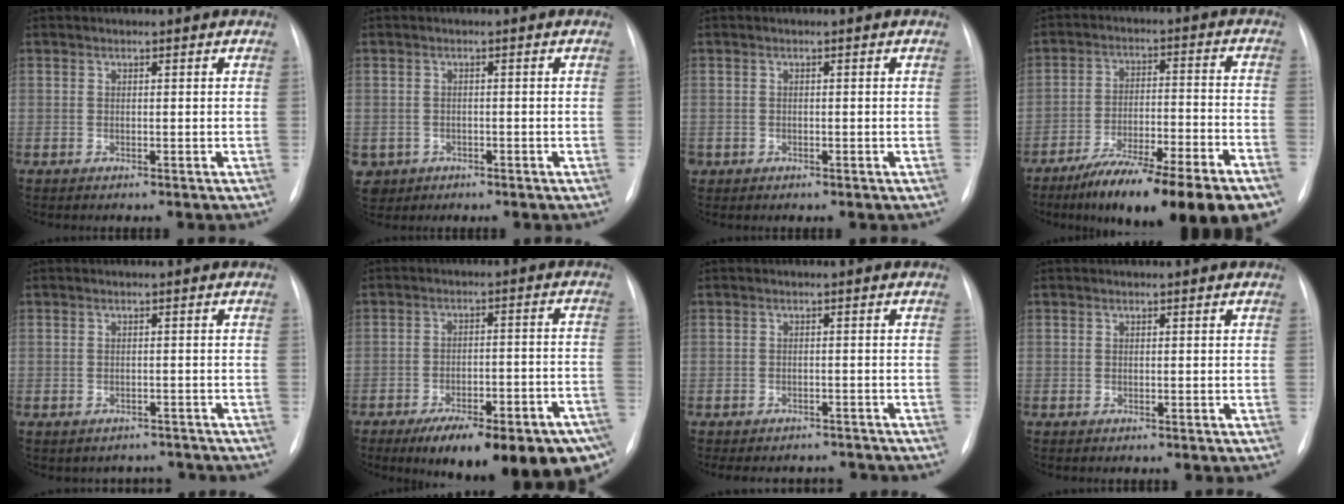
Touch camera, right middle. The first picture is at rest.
{"total": 5.3, "force": [-2.3, 4.7, 0.7], "torque": [-0.019, 0.006, -0.032]}
{"total": 0.7, "force": [-0.3, 0.7, 0.1], "torque": [-0.001, 0.005, -0.002]}
{"total": 21.2, "force": [-15.4, 2.5, 14.4], "torque": [-0.167, -0.002, -0.240]}
{"total": 3.3, "force": [-2.8, 1.7, -0.4], "torque": [0.006, 0.017, -0.035]}
{"total": 21.0, "force": [-14.0, 5.7, 14.5], "torque": [-0.138, 0.018, -0.188]}
{"total": 9.3, "force": [-8.3, 3.6, 2.1], "torque": [-0.031, 0.009, -0.096]}
{"total": 0.0}